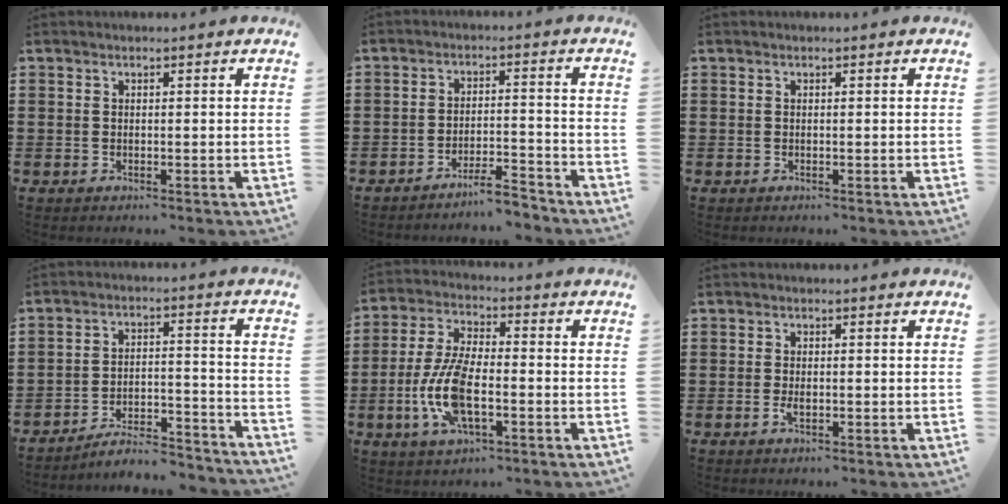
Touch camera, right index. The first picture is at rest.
{"total": 4.6, "force": [-4.3, 0.1, 1.6], "torque": [-0.029, -0.001, -0.084]}
{"total": 0.0}
{"total": 5.9, "force": [-5.5, 0.5, 2.0], "torque": [-0.037, -0.001, -0.109]}
{"total": 10.4, "force": [-2.9, 4.1, 9.2], "torque": [-0.214, -0.014, -0.058]}
{"total": 1.6, "force": [-0.4, 0.6, 1.4], "torque": [-0.033, -0.005, -0.009]}